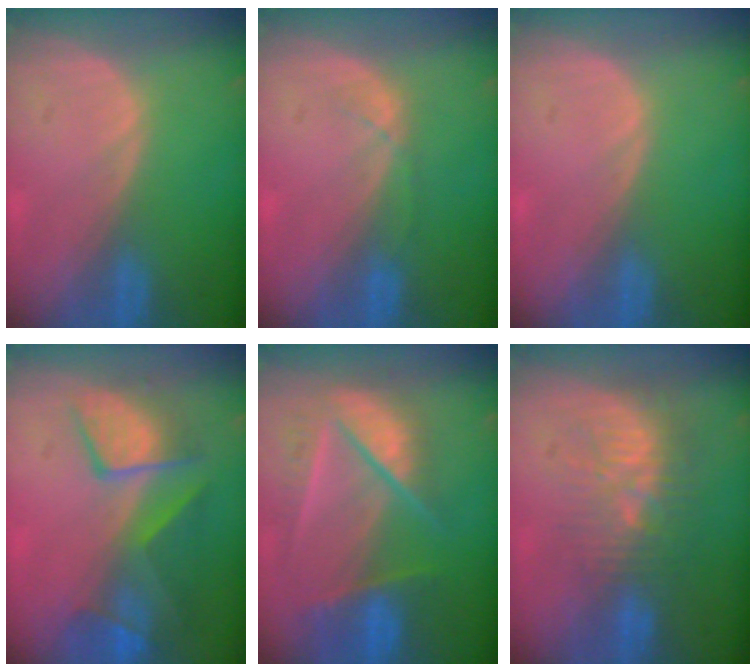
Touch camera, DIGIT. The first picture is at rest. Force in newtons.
{"total": 1.4, "press": 1.3, "slide": 0.3}
{"total": 0.0}
{"total": 9.7, "press": 8.4, "slide": 4.7}
{"total": 9.7, "press": 8.2, "slide": 5.1}
{"total": 9.2, "press": 8.6, "slide": 3.1}